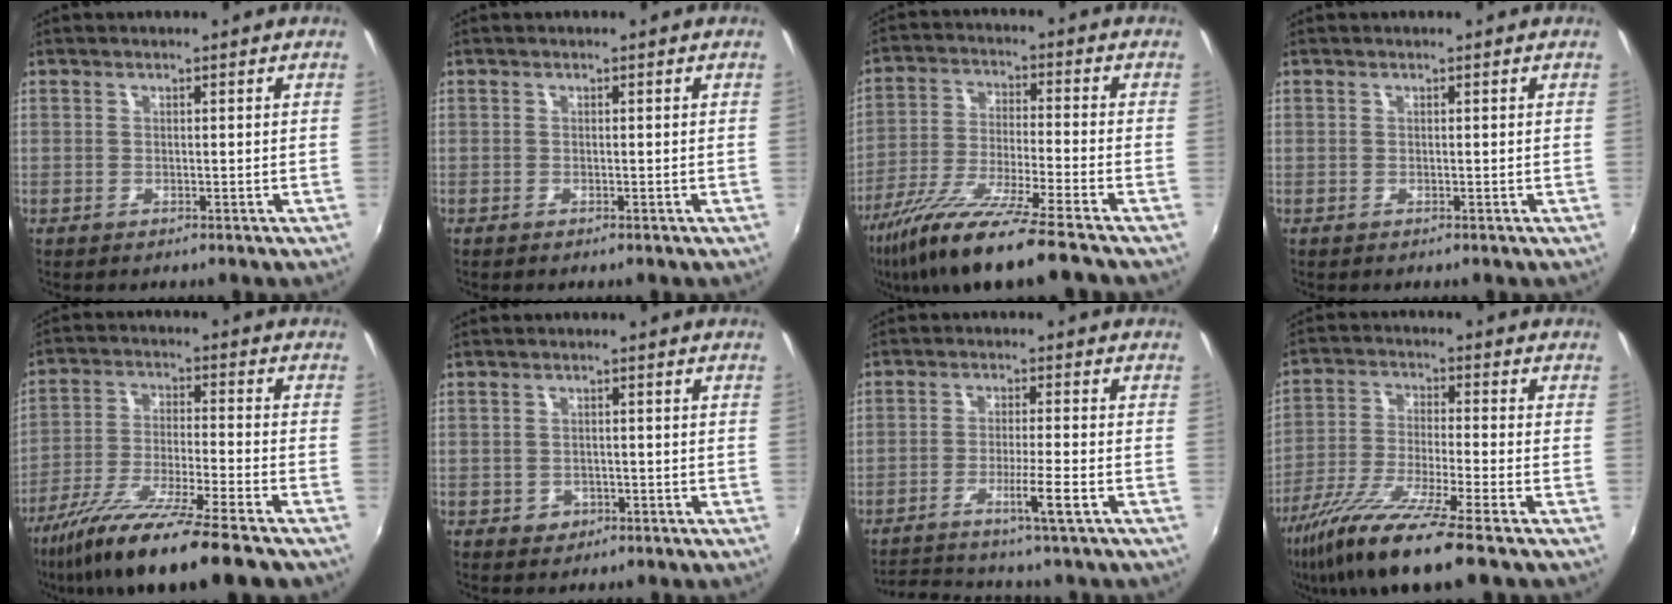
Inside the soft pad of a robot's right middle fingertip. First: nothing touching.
{"total": 0.0}
{"total": 14.7, "force": [-11.5, -0.4, 9.3], "torque": [-0.186, -0.033, -0.206]}
{"total": 0.0}
{"total": 17.0, "force": [-13.1, 0.7, 10.8], "torque": [-0.208, -0.040, -0.229]}
{"total": 2.6, "force": [-0.9, 2.3, 0.8], "torque": [-0.018, 0.001, -0.010]}
{"total": 7.2, "force": [-5.6, -0.6, 4.4], "torque": [-0.088, -0.004, -0.093]}
{"total": 13.7, "force": [-9.9, 0.0, 9.5], "torque": [-0.195, -0.034, -0.182]}